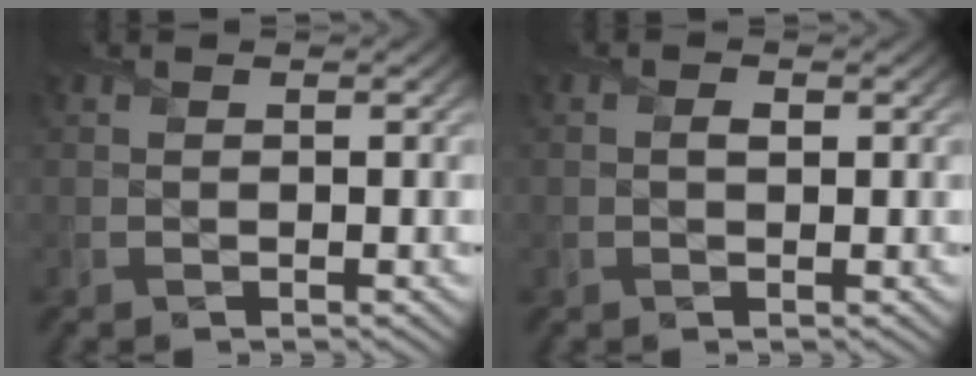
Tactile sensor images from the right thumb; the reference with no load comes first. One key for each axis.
{"total": 0.9, "fx": 0.1, "fy": 0.6, "fz": 0.6, "tx": -0.008, "ty": -0.004, "tz": -0.003}